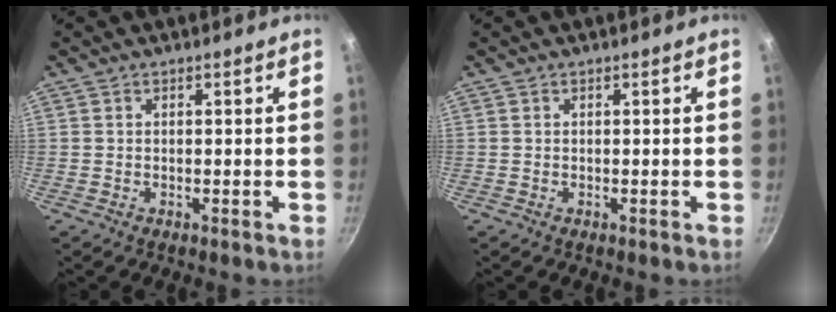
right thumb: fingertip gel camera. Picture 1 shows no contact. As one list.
[{"total": 0.0}]